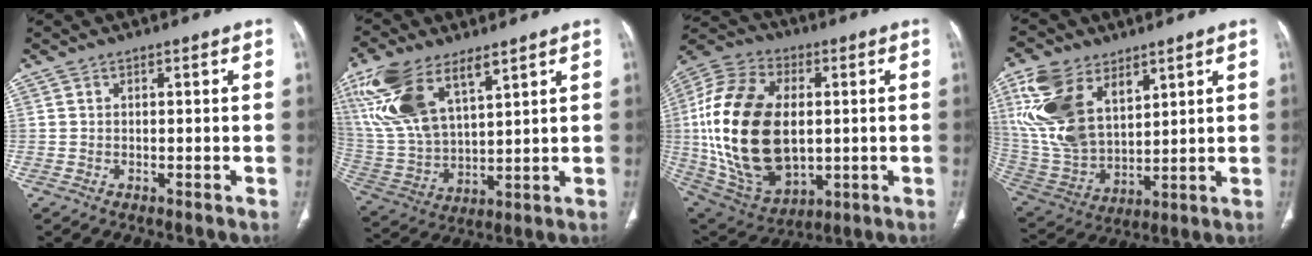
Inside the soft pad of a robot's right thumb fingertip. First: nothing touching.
{"total": 17.7, "force": [9.8, 8.1, 12.4], "torque": [-0.252, -0.022, 0.203]}
{"total": 27.3, "force": [0.8, 16.9, 21.4], "torque": [-0.424, -0.005, 0.030]}
{"total": 18.3, "force": [8.4, 10.8, 12.1], "torque": [-0.236, -0.030, 0.178]}